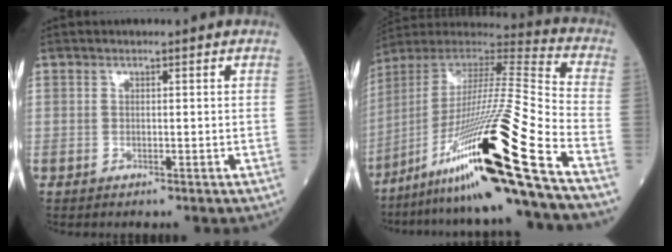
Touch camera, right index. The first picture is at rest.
{"total": 27.2, "force": [-14.7, -1.6, 22.8], "torque": [-0.396, -0.040, -0.267]}